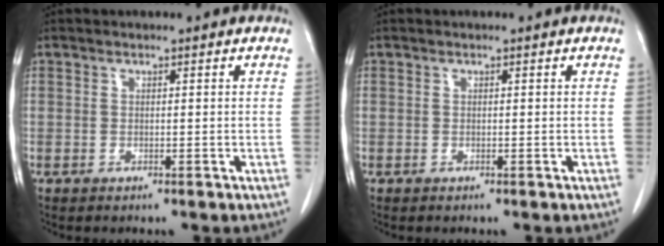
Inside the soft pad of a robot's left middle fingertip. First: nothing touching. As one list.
[{"total": 0.0}]